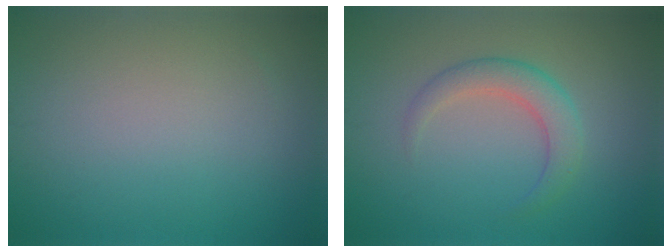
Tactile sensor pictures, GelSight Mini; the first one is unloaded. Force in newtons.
{"total": 2.8, "press": 2.8, "slide": 0.1}